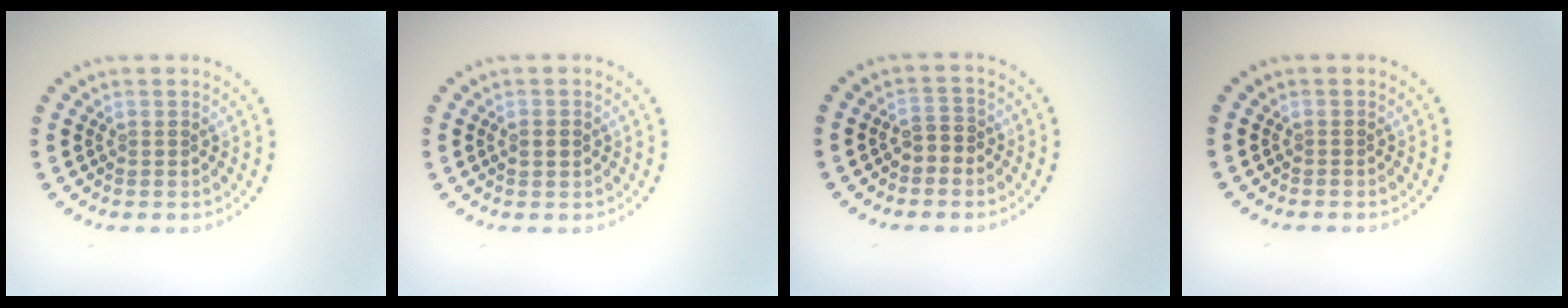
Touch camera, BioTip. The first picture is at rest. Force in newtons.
{"total": 1.6, "press": 1.6, "slide": 0.2}
{"total": 1.8, "press": 1.7, "slide": 0.7}
{"total": 0.0}